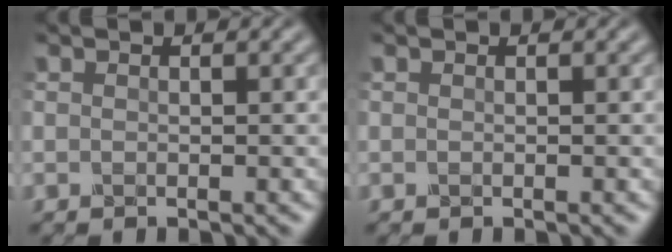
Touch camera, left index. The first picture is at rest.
{"total": 0.0}